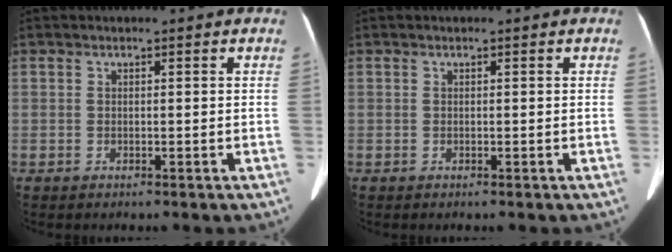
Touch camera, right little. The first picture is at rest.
{"total": 0.0}